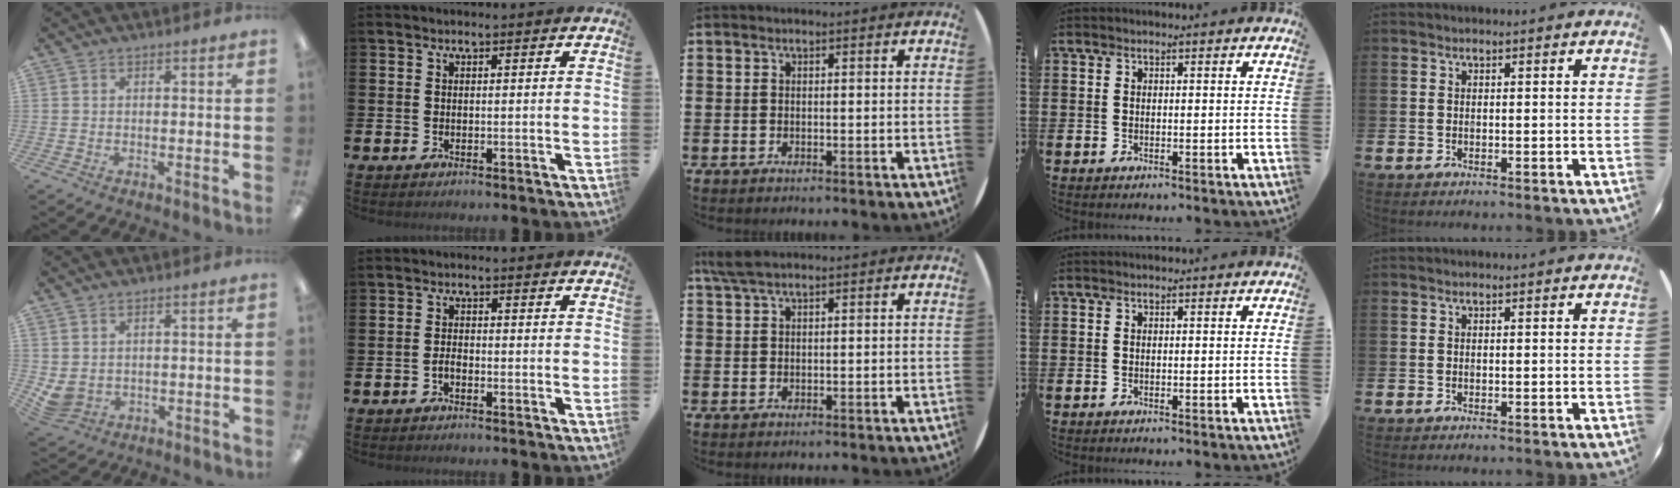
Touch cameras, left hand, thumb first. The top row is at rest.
{"thumb": {"total": 3.5, "force": [0.9, 3.0, 1.6], "torque": [-0.054, -0.010, 0.016]}, "index": {"total": 1.2, "force": [-0.8, 0.5, 0.8], "torque": [-0.009, -0.002, -0.018]}, "middle": {"total": 2.5, "force": [1.9, 0.5, 1.6], "torque": [-0.035, 0.005, 0.034]}}